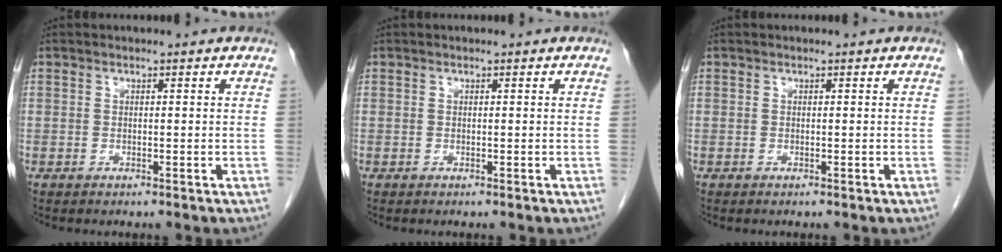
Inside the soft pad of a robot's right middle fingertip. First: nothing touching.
{"total": 0.0}
{"total": 0.0}